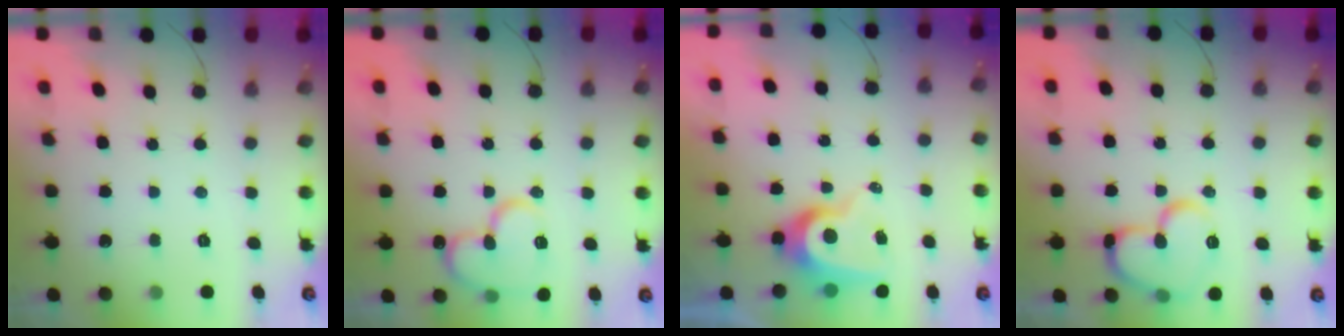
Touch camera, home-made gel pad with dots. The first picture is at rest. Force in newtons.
{"total": 13.9, "press": 13.8, "slide": 2.0}
{"total": 8.6, "press": 8.5, "slide": 0.9}
{"total": 15.2, "press": 15.0, "slide": 2.1}